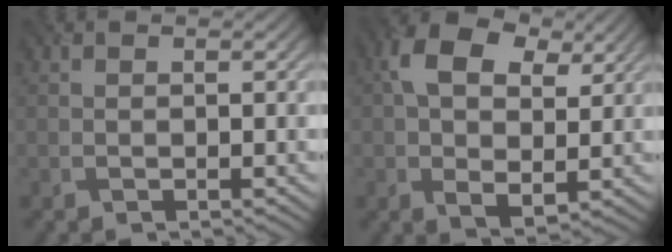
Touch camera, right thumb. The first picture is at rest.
{"total": 9.7, "force": [2.0, 6.6, 6.8], "torque": [-0.150, -0.010, 0.035]}